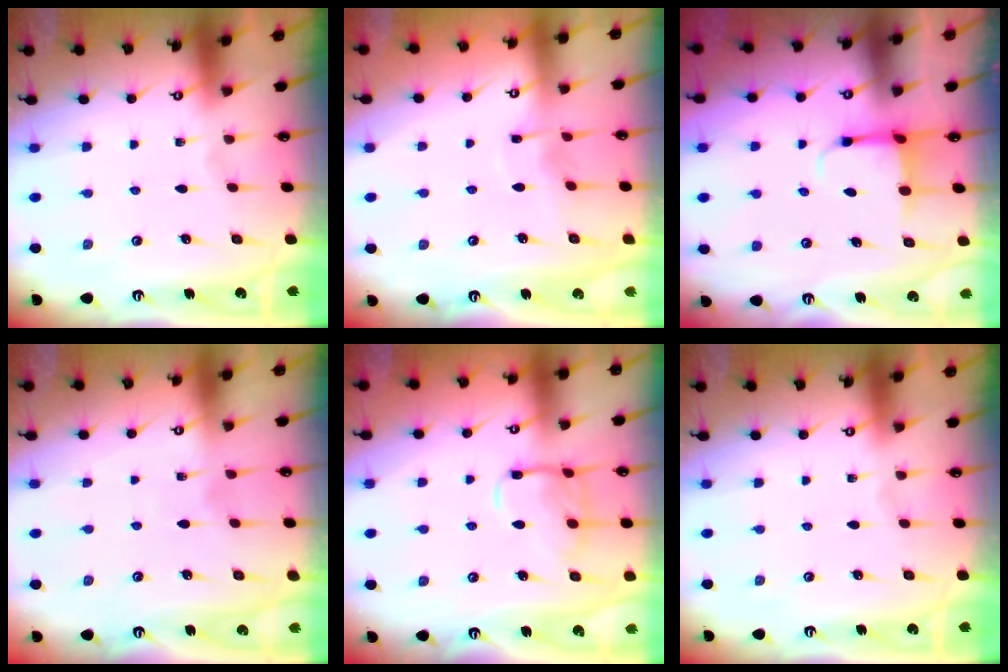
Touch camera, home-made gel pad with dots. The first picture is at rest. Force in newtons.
{"total": 2.9, "press": 2.9, "slide": 0.4}
{"total": 4.0, "press": 3.8, "slide": 1.3}
{"total": 4.9, "press": 4.9, "slide": 0.6}
{"total": 12.1, "press": 12.1, "slide": 1.1}
{"total": 0.0}